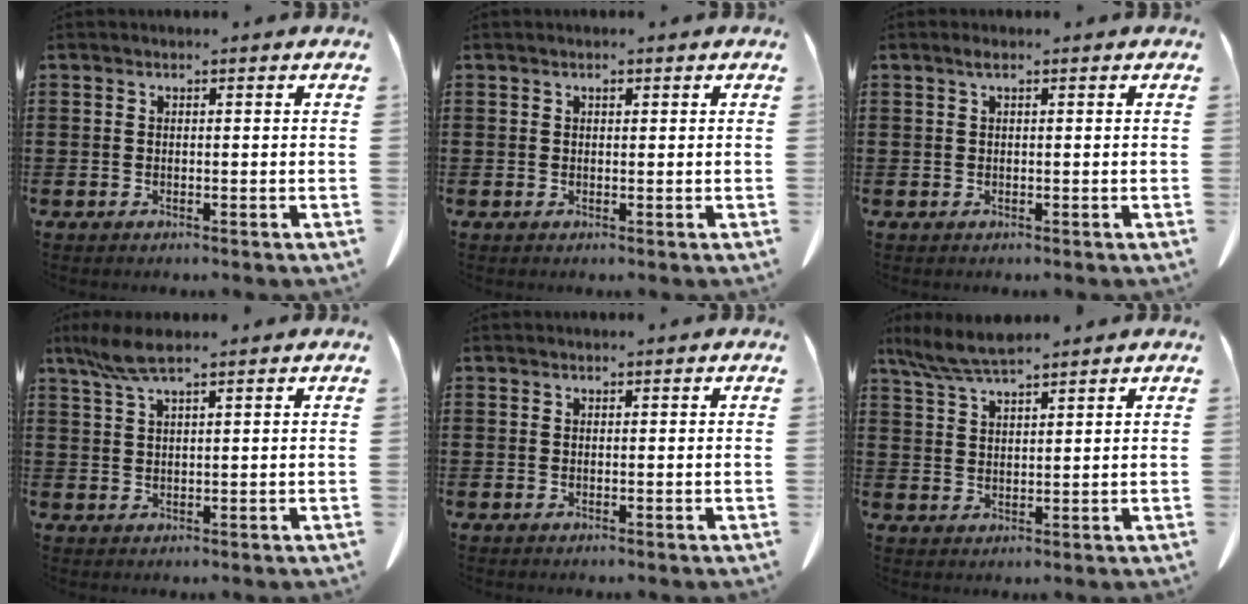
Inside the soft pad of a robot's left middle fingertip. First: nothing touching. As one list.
[{"total": 0.6, "force": [0.4, 0.2, 0.4], "torque": [-0.010, 0.002, 0.007]}, {"total": 0.9, "force": [0.4, 0.1, 0.8], "torque": [-0.017, 0.002, 0.007]}, {"total": 4.9, "force": [3.4, 0.8, 3.5], "torque": [-0.084, -0.005, 0.060]}, {"total": 0.0}, {"total": 5.8, "force": [4.8, 0.7, 3.2], "torque": [-0.075, -0.013, 0.090]}]